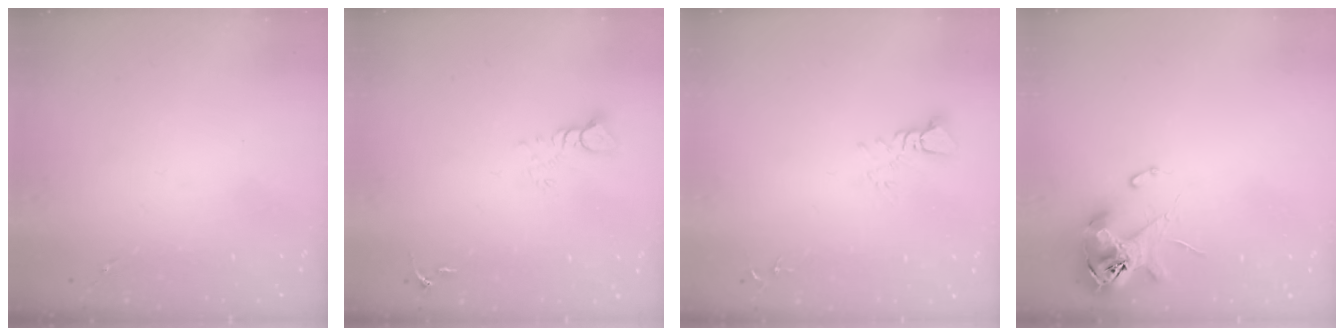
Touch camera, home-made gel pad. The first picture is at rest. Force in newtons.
{"total": 5.3, "press": 5.3, "slide": 0.3}
{"total": 5.3, "press": 5.3, "slide": 0.3}
{"total": 11.8, "press": 11.6, "slide": 1.9}